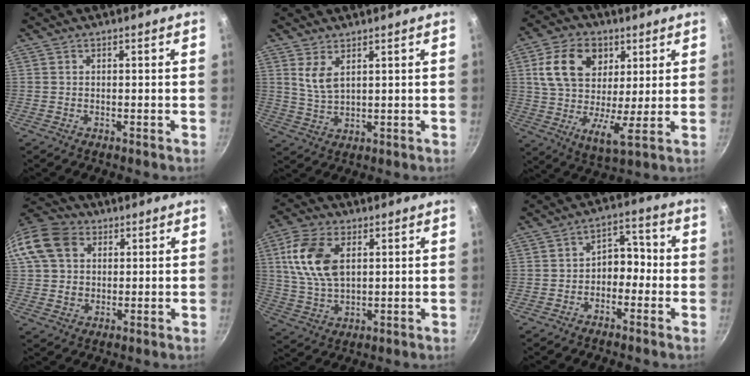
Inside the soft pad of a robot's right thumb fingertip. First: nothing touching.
{"total": 4.6, "force": [2.3, 2.0, 3.4], "torque": [-0.064, -0.023, 0.051]}
{"total": 15.5, "force": [5.6, 9.9, 10.5], "torque": [-0.168, -0.014, 0.091]}
{"total": 13.9, "force": [4.3, 10.8, 7.5], "torque": [-0.141, 0.014, 0.068]}
{"total": 12.8, "force": [3.6, 7.6, 9.7], "torque": [-0.180, -0.007, 0.071]}
{"total": 5.9, "force": [-1.5, 4.3, 3.8], "torque": [-0.011, 0.034, -0.034]}